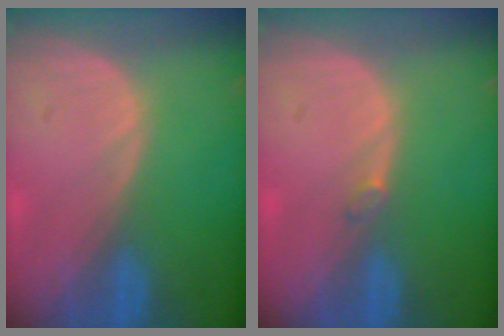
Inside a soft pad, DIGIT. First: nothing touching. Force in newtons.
{"total": 0.8, "press": 0.8, "slide": 0.2}